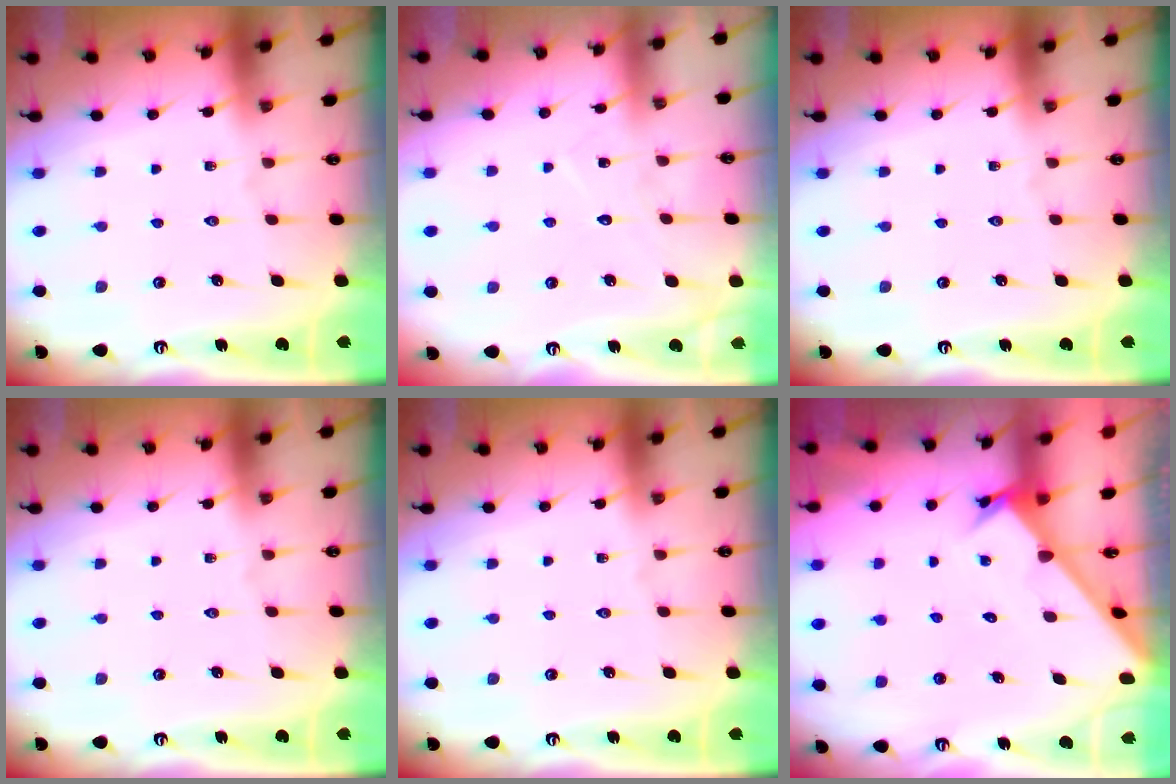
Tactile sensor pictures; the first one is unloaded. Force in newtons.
{"total": 6.7, "press": 6.7, "slide": 0.4}
{"total": 0.0}
{"total": 0.0}
{"total": 0.0}
{"total": 2.4, "press": 2.4, "slide": 0.1}